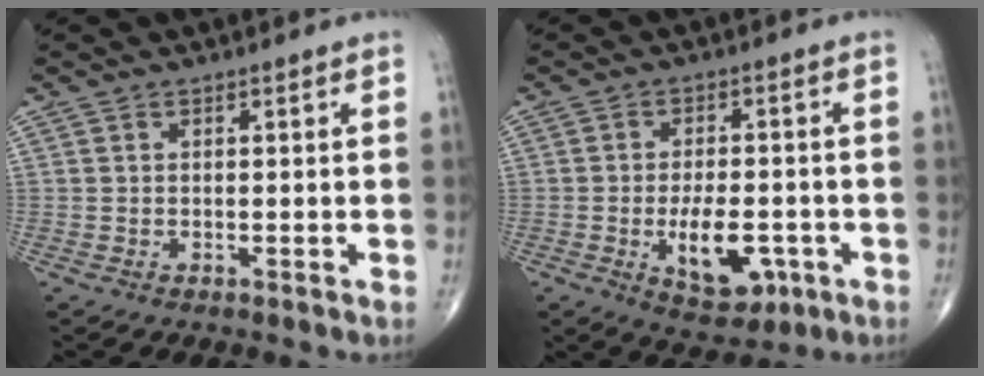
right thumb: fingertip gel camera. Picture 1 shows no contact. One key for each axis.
{"total": 10.1, "fx": -3.1, "fy": 5.3, "fz": 8.1, "tx": -0.112, "ty": 0.007, "tz": -0.035}